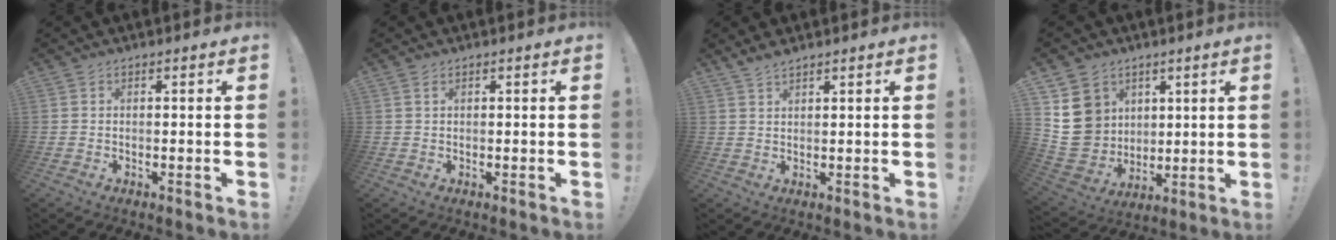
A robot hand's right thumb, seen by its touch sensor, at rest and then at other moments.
{"total": 1.0, "force": [0.6, 0.5, 0.7], "torque": [-0.021, 0.004, 0.013]}
{"total": 2.6, "force": [2.3, 0.5, 1.2], "torque": [-0.025, -0.011, 0.041]}
{"total": 14.4, "force": [5.2, 12.6, 4.6], "torque": [-0.082, -0.025, 0.115]}